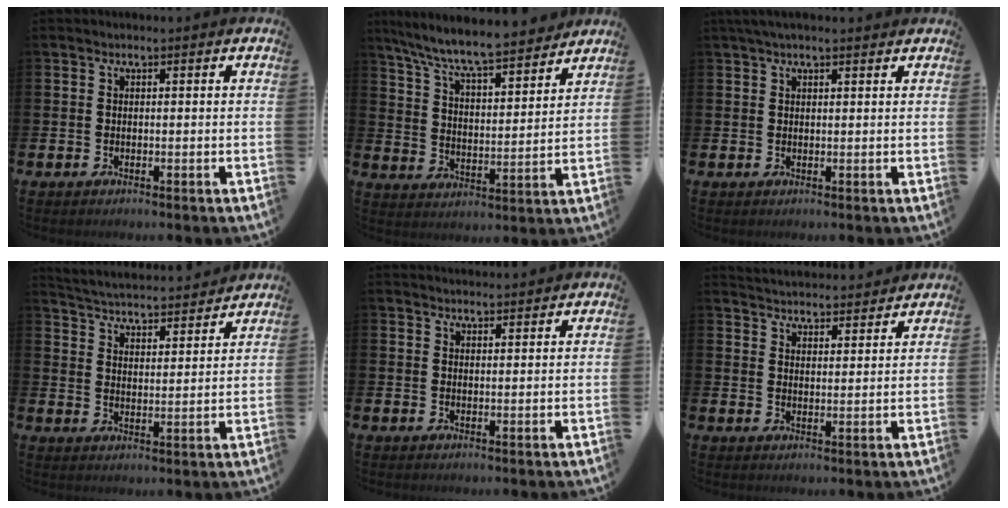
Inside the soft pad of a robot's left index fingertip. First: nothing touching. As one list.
[{"total": 8.6, "force": [8.1, 0.9, 2.9], "torque": [-0.084, -0.062, 0.137]}, {"total": 2.0, "force": [1.6, 0.4, 1.2], "torque": [-0.021, 0.004, 0.027]}, {"total": 4.6, "force": [4.5, 0.6, 0.1], "torque": [-0.014, -0.046, 0.073]}, {"total": 2.2, "force": [2.1, 0.3, 0.1], "torque": [-0.002, -0.010, 0.039]}, {"total": 4.4, "force": [4.4, 0.4, -0.3], "torque": [0.001, -0.033, 0.077]}]